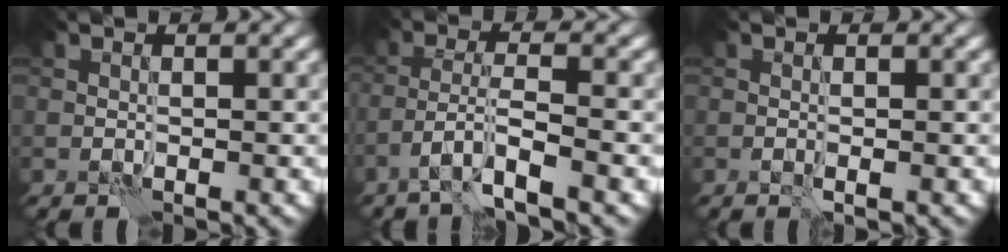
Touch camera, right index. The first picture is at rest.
{"total": 3.9, "force": [-2.4, 0.4, 3.0], "torque": [-0.056, 0.005, -0.054]}
{"total": 0.8, "force": [-0.2, 0.0, 0.7], "torque": [-0.012, 0.000, -0.006]}